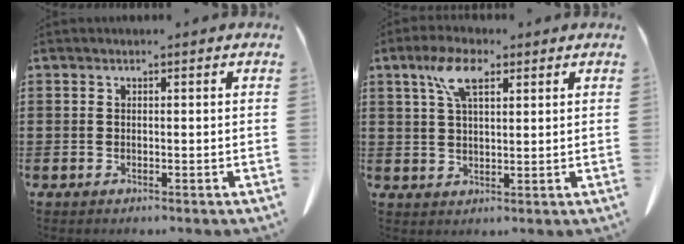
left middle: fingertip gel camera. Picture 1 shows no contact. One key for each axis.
{"total": 6.8, "fx": 3.6, "fy": 2.5, "fz": 5.1, "tx": -0.113, "ty": 0.009, "tz": 0.065}